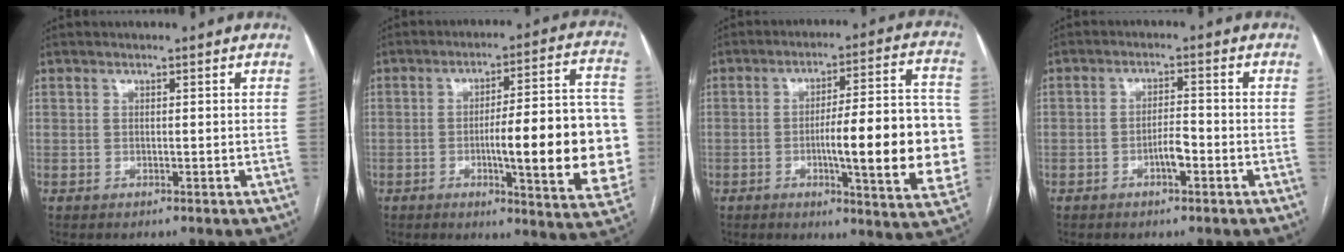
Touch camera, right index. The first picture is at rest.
{"total": 20.0, "force": [-3.0, 3.2, 19.5], "torque": [-0.199, 0.021, -0.030]}
{"total": 18.8, "force": [-2.9, 2.9, 18.3], "torque": [-0.211, 0.018, -0.033]}
{"total": 3.3, "force": [-1.4, 0.9, 2.8], "torque": [-0.047, 0.004, -0.025]}